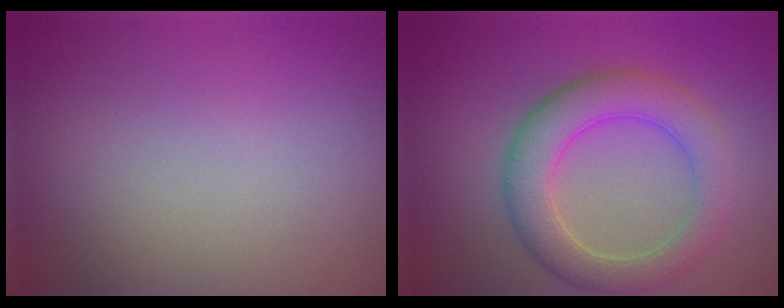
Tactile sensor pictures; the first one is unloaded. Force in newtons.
{"total": 5.6, "press": 5.6, "slide": 0.7}